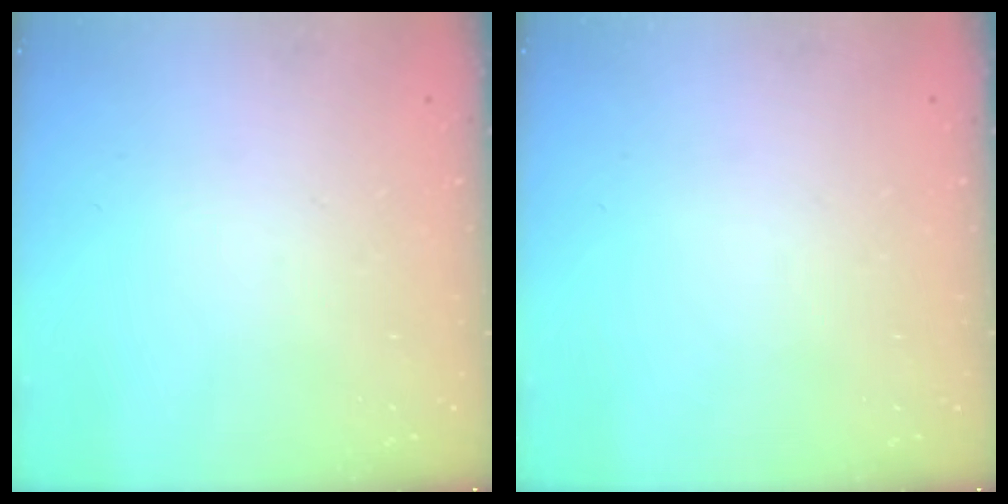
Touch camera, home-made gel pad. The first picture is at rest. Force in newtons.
{"total": 0.0}